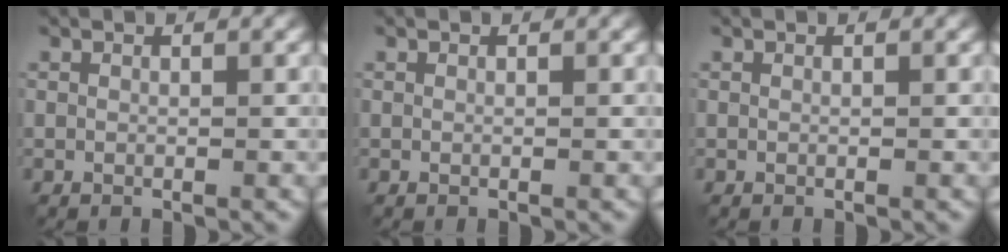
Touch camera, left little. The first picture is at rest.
{"total": 0.0}
{"total": 0.0}